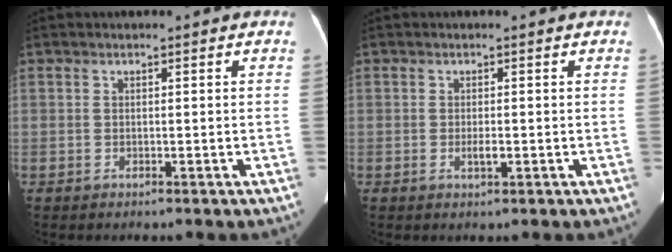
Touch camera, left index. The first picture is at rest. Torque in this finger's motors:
{"motor_torque": [0.03, -0.03, 0.01, 0.00]}